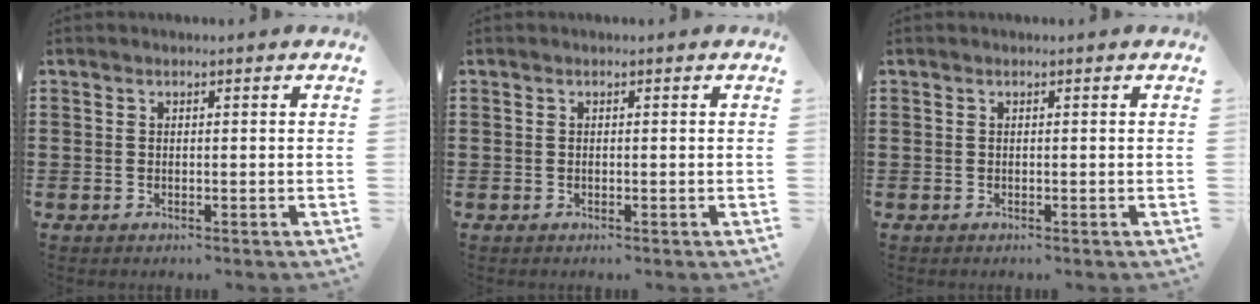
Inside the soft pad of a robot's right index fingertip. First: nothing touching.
{"total": 0.0}
{"total": 0.0}